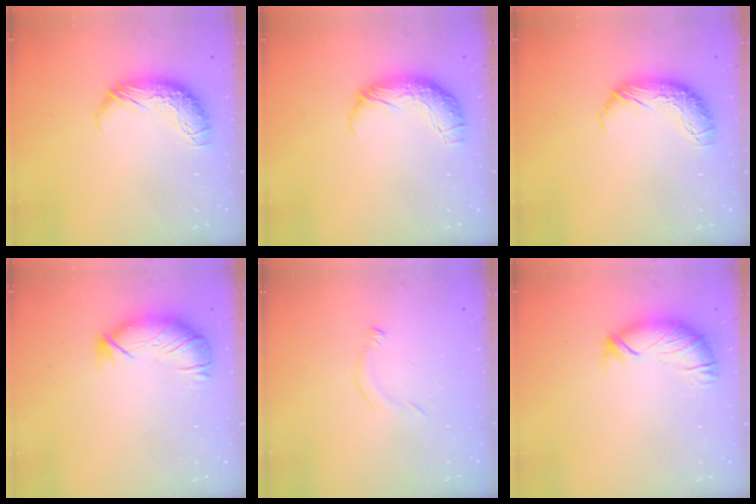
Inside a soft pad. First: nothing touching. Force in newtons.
{"total": 2.5, "press": 1.2, "slide": 2.2}
{"total": 0.0}
{"total": 3.0, "press": 2.6, "slide": 1.5}
{"total": 6.0, "press": 5.9, "slide": 0.9}
{"total": 2.9, "press": 2.8, "slide": 0.9}